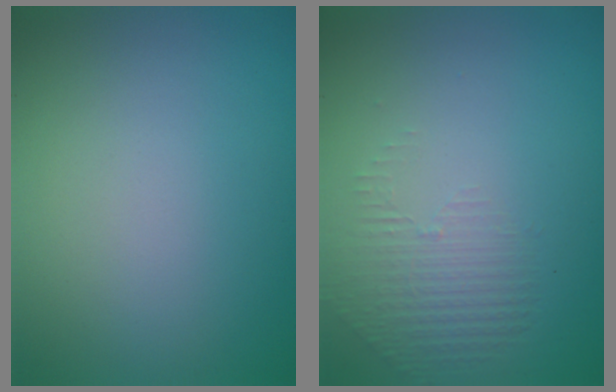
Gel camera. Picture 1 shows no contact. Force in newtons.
{"total": 1.4, "press": 0.3, "slide": 1.4}